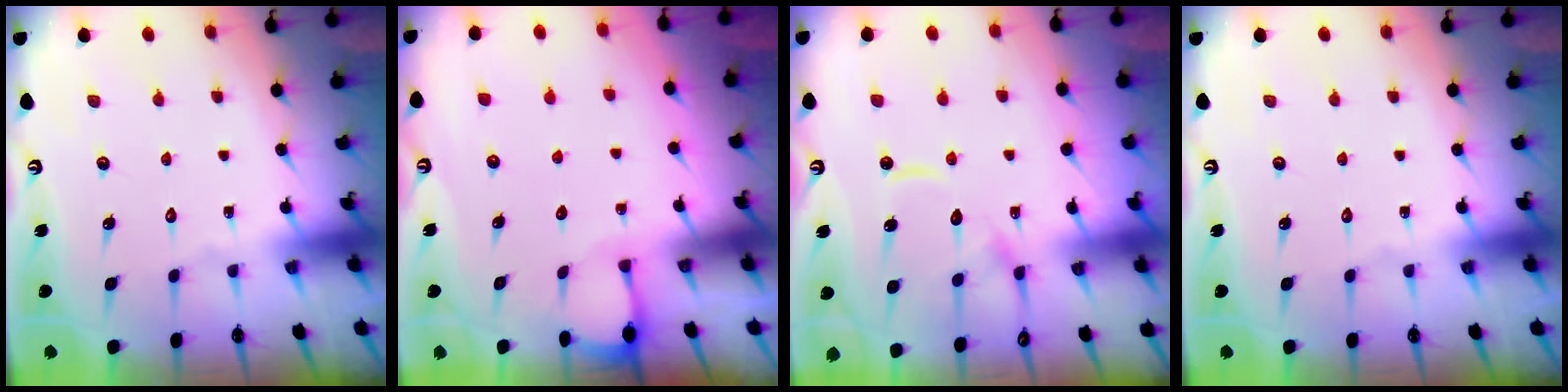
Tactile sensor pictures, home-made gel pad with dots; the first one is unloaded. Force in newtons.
{"total": 1.5, "press": 1.5, "slide": 0.1}
{"total": 12.7, "press": 12.7, "slide": 1.2}
{"total": 0.0}